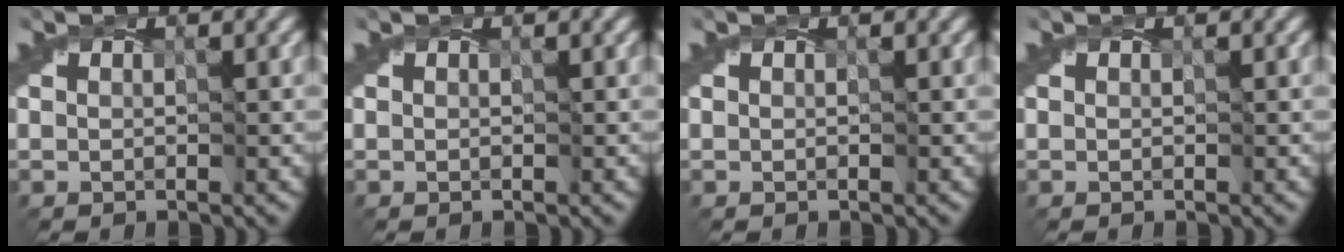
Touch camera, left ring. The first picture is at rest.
{"total": 0.0}
{"total": 0.0}
{"total": 0.0}